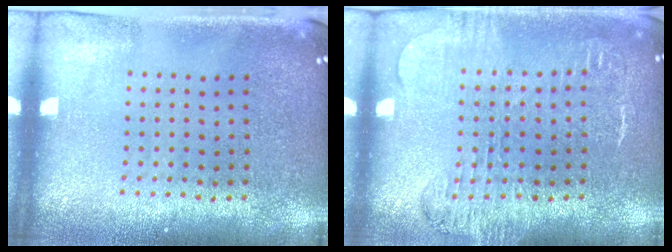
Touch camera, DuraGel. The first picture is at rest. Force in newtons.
{"total": 1.7, "press": 1.5, "slide": 0.8}